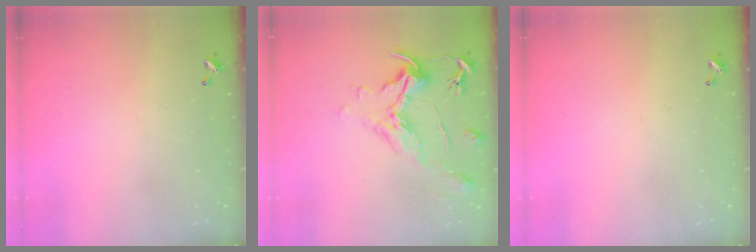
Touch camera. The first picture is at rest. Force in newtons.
{"total": 2.2, "press": 1.7, "slide": 1.4}
{"total": 0.0}